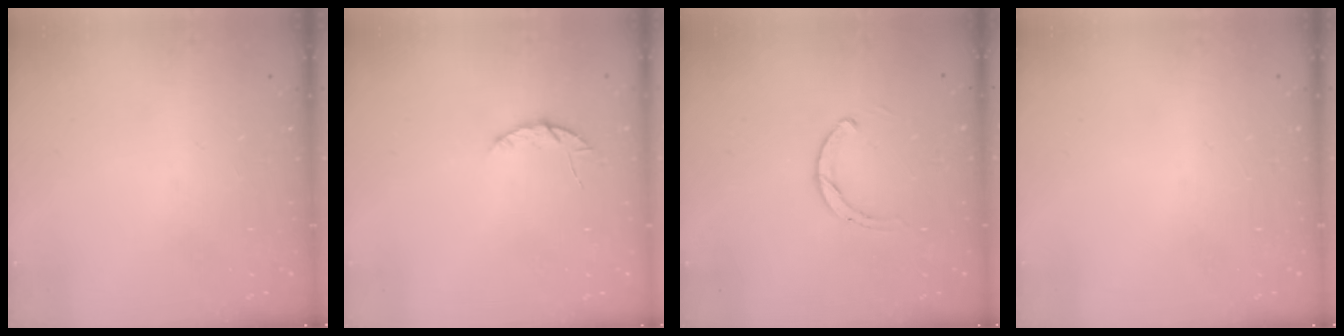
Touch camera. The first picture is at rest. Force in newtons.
{"total": 3.8, "press": 3.8, "slide": 0.5}
{"total": 1.9, "press": 1.9, "slide": 0.2}
{"total": 0.0}